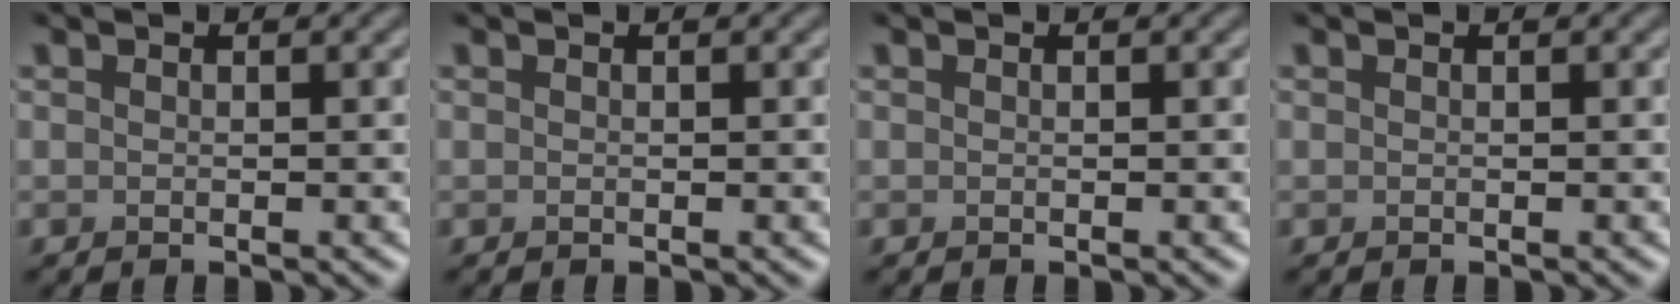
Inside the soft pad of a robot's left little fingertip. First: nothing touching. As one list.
[{"total": 0.0}, {"total": 0.0}, {"total": 0.0}]